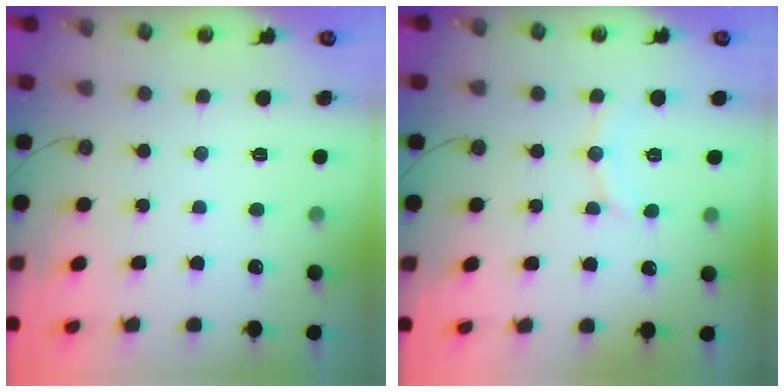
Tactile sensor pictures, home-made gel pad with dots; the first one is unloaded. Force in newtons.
{"total": 6.5, "press": 6.5, "slide": 0.7}